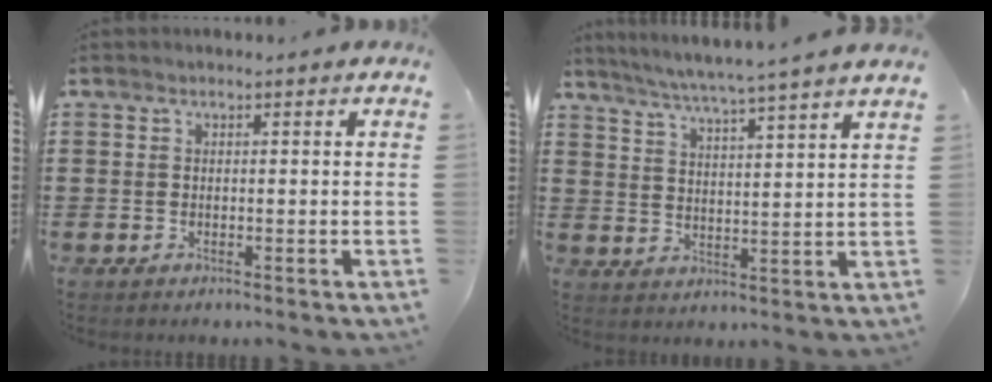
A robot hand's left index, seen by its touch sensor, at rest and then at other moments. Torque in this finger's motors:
{"motor_torque": [2.14, 0.00, 0.36, 0.13]}